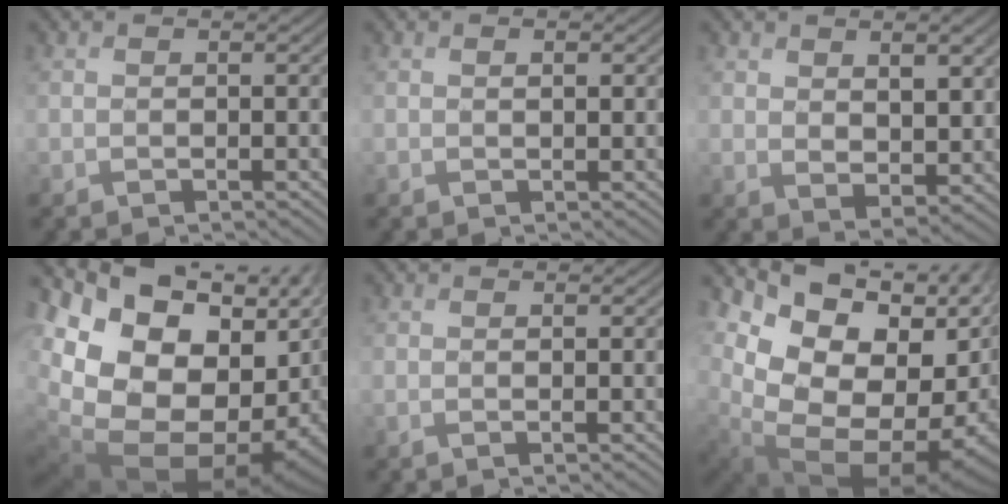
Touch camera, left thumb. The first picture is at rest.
{"total": 0.8, "force": [0.2, 0.4, 0.7], "torque": [-0.008, -0.001, 0.004]}
{"total": 5.6, "force": [2.3, 3.3, 3.8], "torque": [-0.079, -0.014, 0.048]}
{"total": 20.7, "force": [-5.5, 15.9, 12.1], "torque": [-0.207, -0.018, -0.088]}
{"total": 0.9, "force": [-0.1, -0.1, 0.9], "torque": [-0.009, 0.004, -0.008]}
{"total": 17.1, "force": [0.9, 13.4, 10.7], "torque": [-0.217, -0.027, 0.054]}